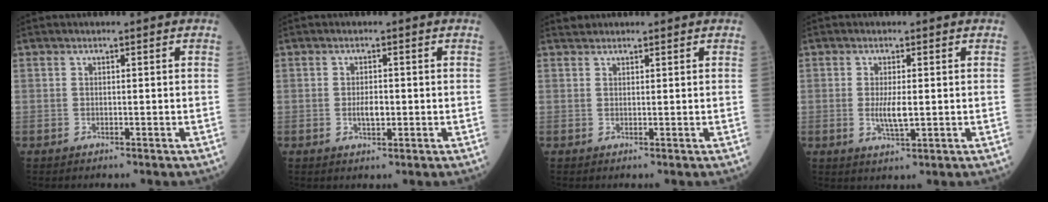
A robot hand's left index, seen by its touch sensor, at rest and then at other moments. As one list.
[{"total": 2.4, "force": [-0.4, 1.0, 2.2], "torque": [-0.044, 0.001, -0.004]}, {"total": 1.2, "force": [1.2, 0.3, -0.1], "torque": [-0.006, 0.014, 0.024]}, {"total": 3.6, "force": [-0.2, 0.9, 3.4], "torque": [-0.073, -0.006, -0.001]}]